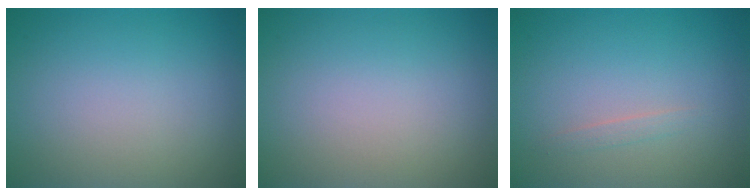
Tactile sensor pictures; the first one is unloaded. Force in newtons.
{"total": 0.0}
{"total": 0.7, "press": 0.7, "slide": 0.1}